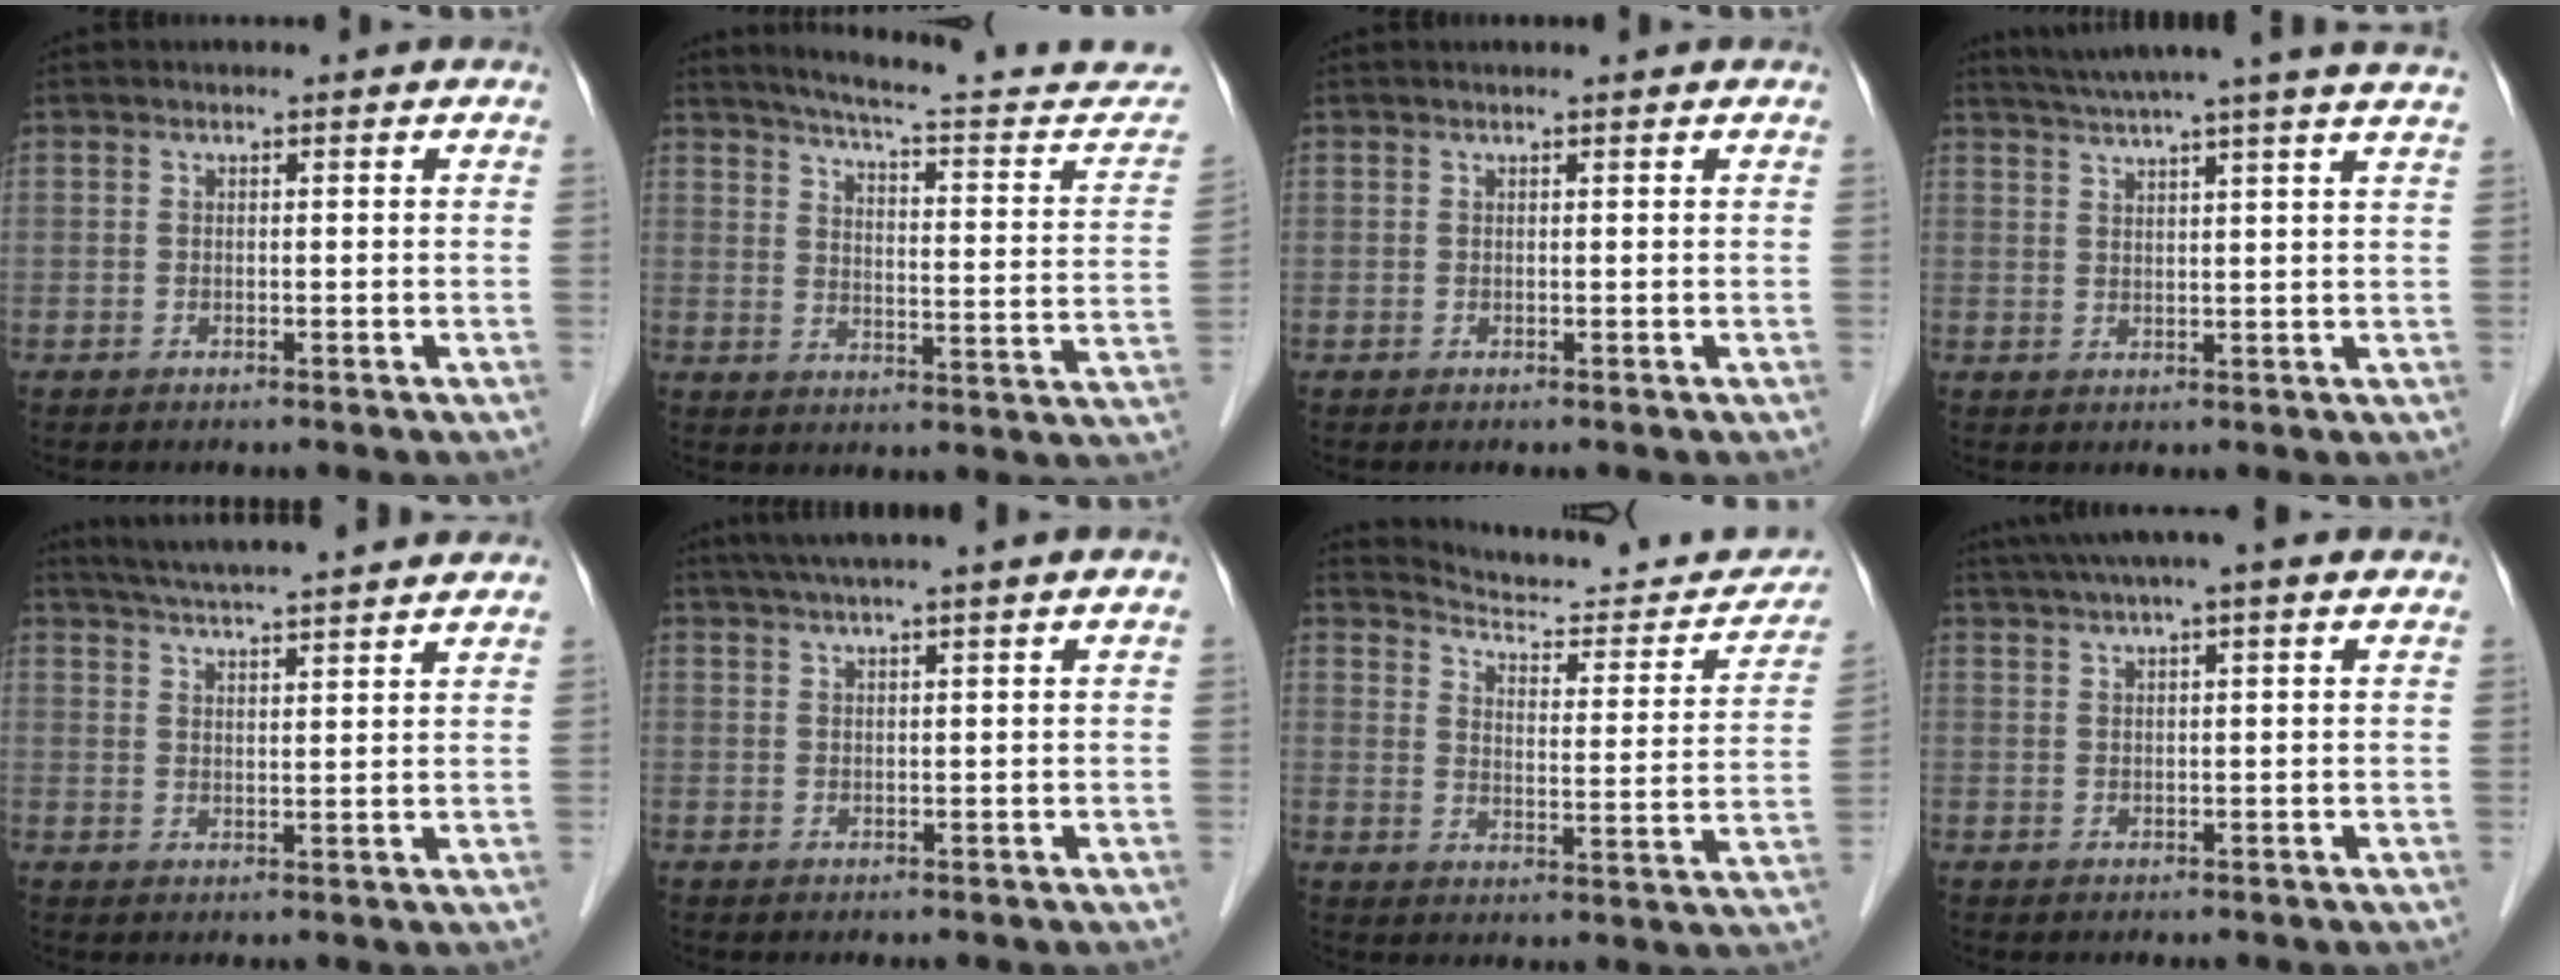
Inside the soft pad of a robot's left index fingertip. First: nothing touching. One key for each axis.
{"total": 21.5, "fx": 19.8, "fy": 1.5, "fz": 8.2, "tx": -0.107, "ty": -0.059, "tz": 0.241}
{"total": 0.8, "fx": 0.7, "fy": -0.1, "fz": 0.4, "tx": -0.008, "ty": 0.006, "tz": 0.013}
{"total": 15.7, "fx": 13.6, "fy": -1.6, "fz": 7.5, "tx": -0.130, "ty": 0.003, "tz": 0.174}
{"total": 14.0, "fx": 12.6, "fy": 0.1, "fz": 6.2, "tx": -0.107, "ty": 0.028, "tz": 0.172}
{"total": 6.1, "fx": 4.6, "fy": -1.2, "fz": 3.9, "tx": -0.057, "ty": 0.028, "tz": 0.076}
{"total": 17.2, "fx": 16.6, "fy": 3.1, "fz": 3.4, "tx": -0.025, "ty": -0.046, "tz": 0.204}
{"total": 8.1, "fx": 6.2, "fy": -0.2, "fz": 5.2, "tx": -0.091, "ty": 0.037, "tz": 0.090}